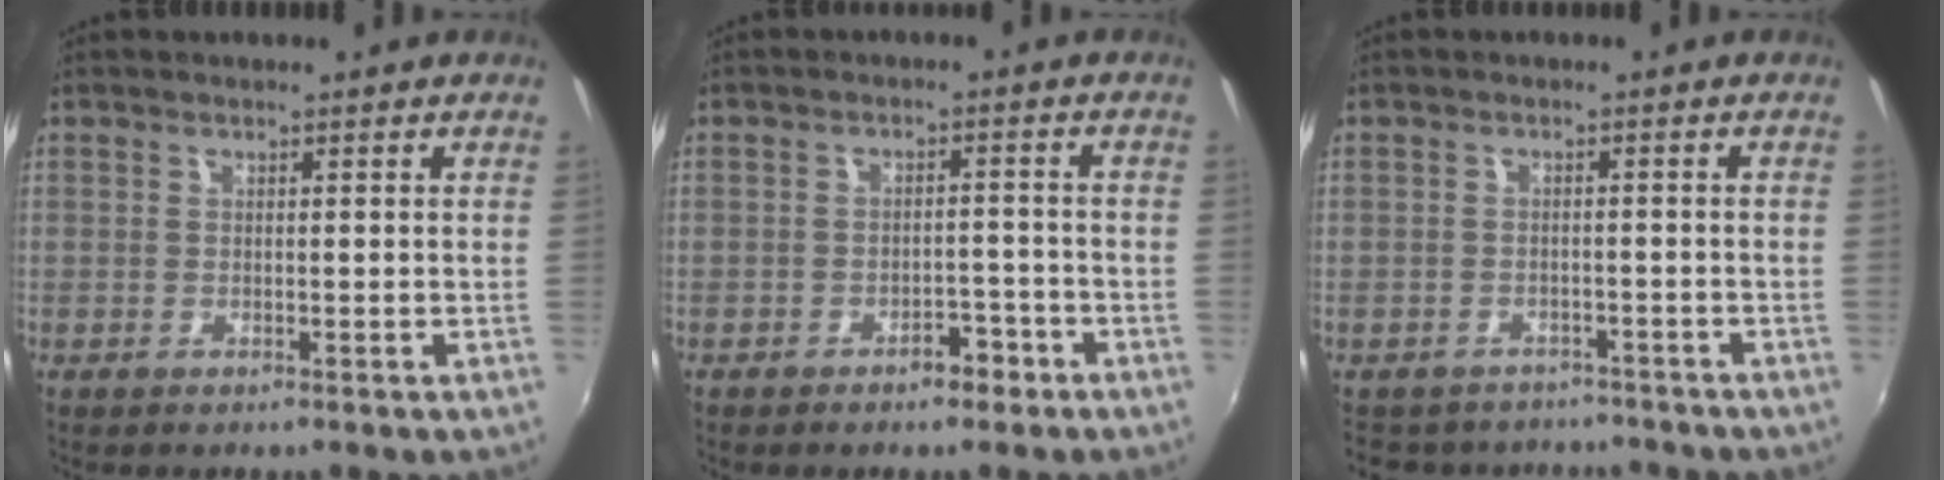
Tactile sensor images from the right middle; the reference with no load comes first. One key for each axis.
{"total": 3.6, "fx": -2.6, "fy": 1.9, "fz": 1.7, "tx": -0.037, "ty": 0.003, "tz": -0.030}
{"total": 7.7, "fx": -6.4, "fy": 4.1, "fz": 1.3, "tx": -0.034, "ty": 0.014, "tz": -0.089}